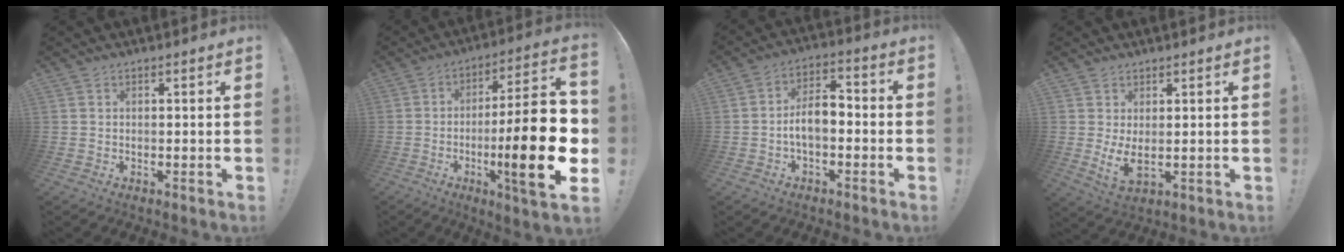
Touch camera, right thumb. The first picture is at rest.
{"total": 23.9, "force": [-5.3, 4.7, 22.8], "torque": [-0.357, 0.026, -0.084]}
{"total": 9.0, "force": [-2.4, 5.0, 7.2], "torque": [-0.135, 0.009, -0.042]}
{"total": 5.0, "force": [1.4, 2.0, 4.4], "torque": [-0.068, -0.023, 0.027]}